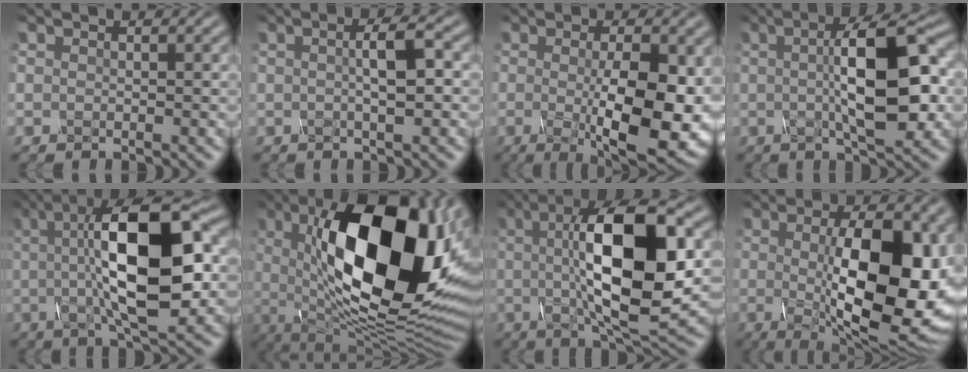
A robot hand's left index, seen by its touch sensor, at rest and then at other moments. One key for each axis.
{"total": 3.7, "fx": 0.3, "fy": 0.7, "fz": 3.6, "tx": -0.057, "ty": 0.008, "tz": 0.002}
{"total": 10.6, "fx": -1.2, "fy": 3.4, "fz": 10.0, "tx": -0.148, "ty": -0.022, "tz": -0.012}
{"total": 10.0, "fx": 0.7, "fy": 2.7, "fz": 9.6, "tx": -0.137, "ty": 0.011, "tz": 0.007}
{"total": 13.1, "fx": 1.4, "fy": 4.1, "fz": 12.4, "tx": -0.191, "ty": 0.015, "tz": 0.018}
{"total": 18.0, "fx": 3.2, "fy": 7.4, "fz": 16.1, "tx": -0.239, "ty": 0.000, "tz": 0.042}
{"total": 13.3, "fx": 1.1, "fy": 4.2, "fz": 12.6, "tx": -0.193, "ty": 0.004, "tz": 0.017}
{"total": 12.9, "fx": -0.2, "fy": 4.7, "fz": 12.1, "tx": -0.171, "ty": -0.009, "tz": -0.003}